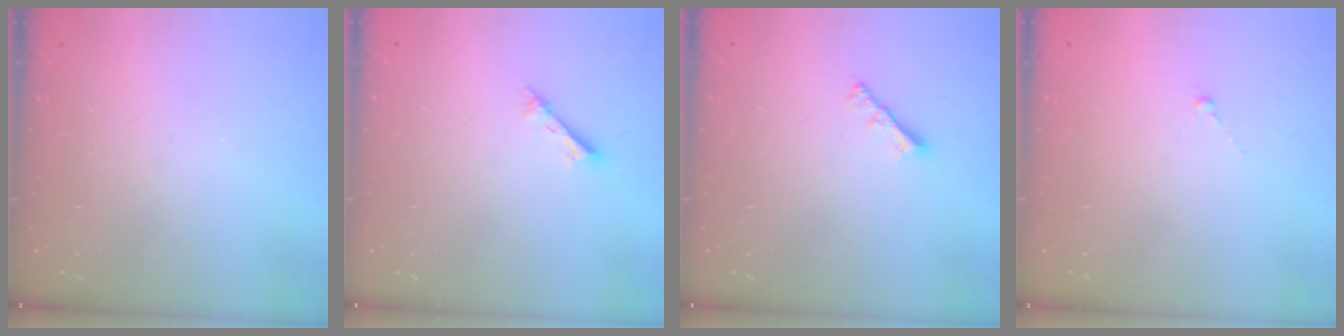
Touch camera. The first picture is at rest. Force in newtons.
{"total": 1.2, "press": 1.2, "slide": 0.1}
{"total": 2.2, "press": 2.1, "slide": 0.6}
{"total": 0.0}